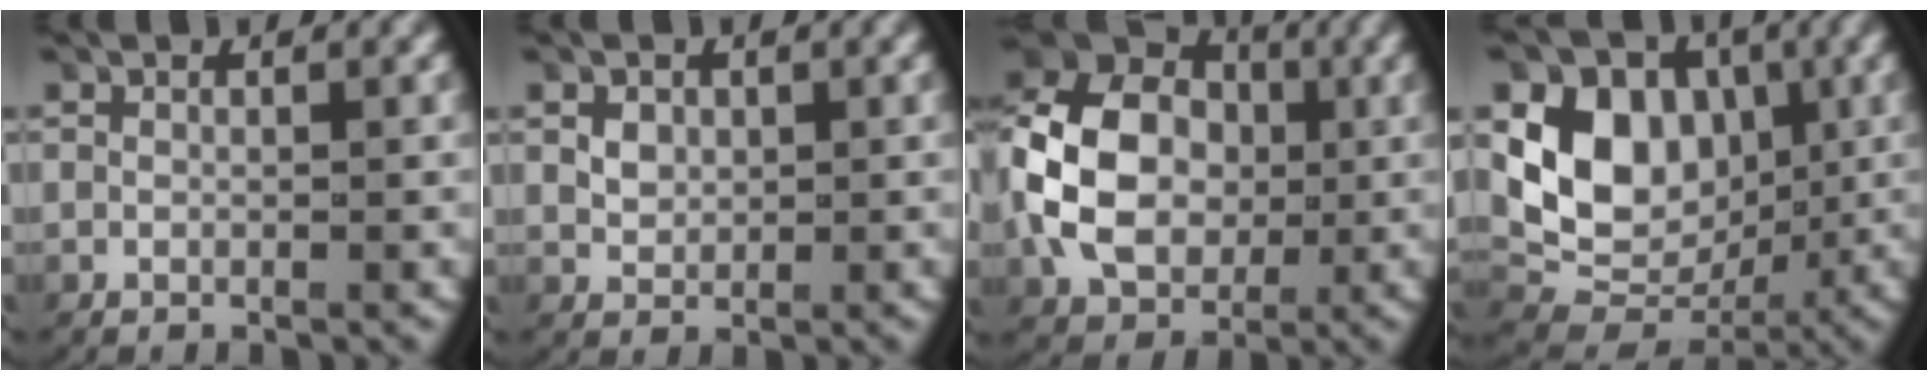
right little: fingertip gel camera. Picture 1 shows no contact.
{"total": 1.5, "force": [0.4, 1.1, 0.9], "torque": [-0.017, -0.003, 0.015]}
{"total": 10.7, "force": [0.5, 8.3, 6.6], "torque": [-0.151, -0.006, 0.013]}
{"total": 10.7, "force": [0.5, 8.6, 6.4], "torque": [-0.120, -0.026, 0.019]}